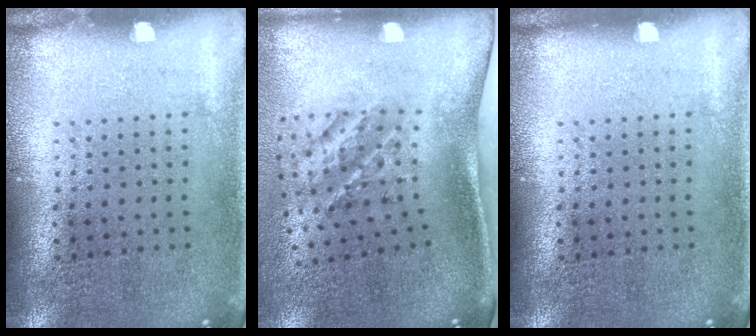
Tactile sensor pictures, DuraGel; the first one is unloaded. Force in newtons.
{"total": 2.1, "press": 1.3, "slide": 1.7}
{"total": 0.0}